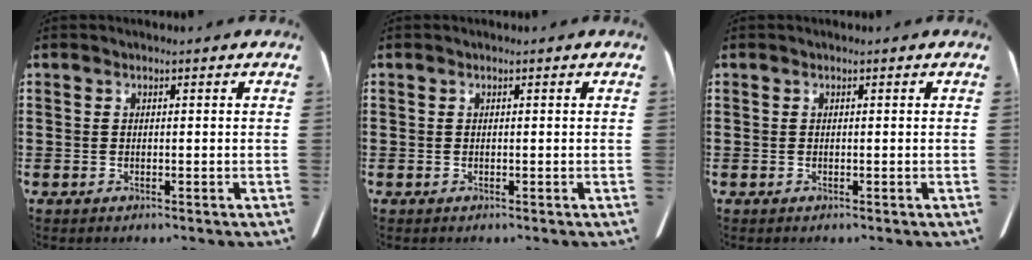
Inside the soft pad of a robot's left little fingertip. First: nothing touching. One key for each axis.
{"total": 0.0}
{"total": 0.0}